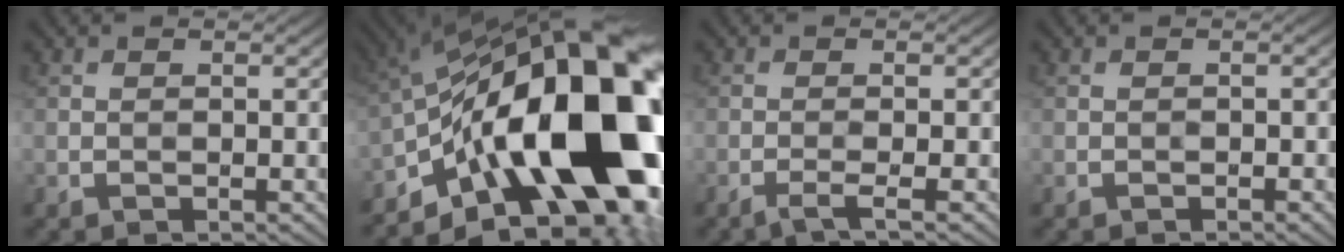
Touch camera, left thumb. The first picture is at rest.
{"total": 22.8, "force": [-5.3, 11.0, 19.3], "torque": [-0.327, -0.006, -0.082]}
{"total": 2.4, "force": [-1.4, 0.2, 1.9], "torque": [-0.027, 0.007, -0.037]}
{"total": 0.7, "force": [-0.5, 0.3, 0.4], "torque": [-0.004, 0.001, -0.007]}